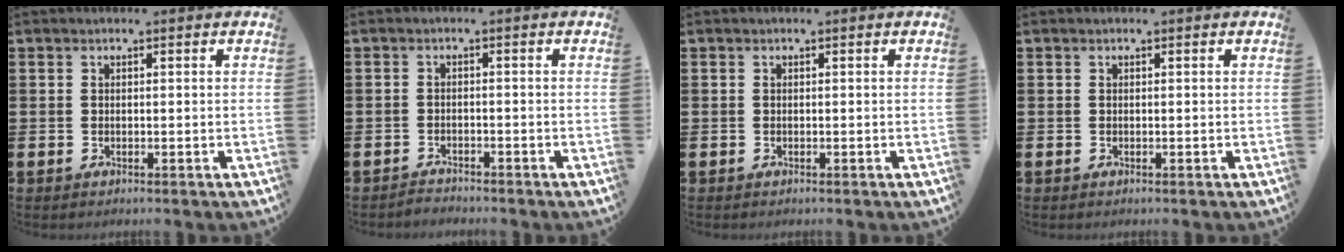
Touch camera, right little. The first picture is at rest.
{"total": 1.3, "force": [-1.3, 0.0, -0.1], "torque": [-0.002, 0.003, -0.028]}
{"total": 0.0}
{"total": 0.0}